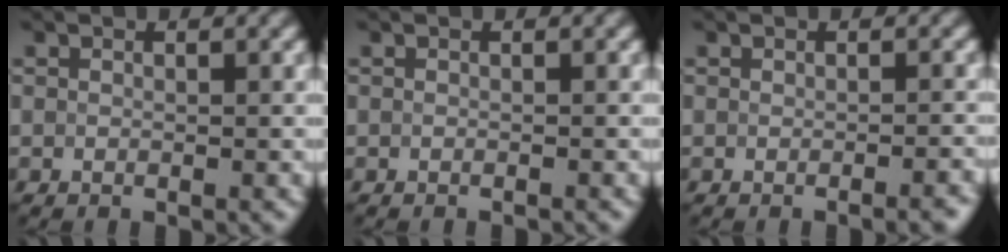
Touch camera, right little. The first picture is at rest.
{"total": 0.6, "force": [-0.6, 0.1, 0.2], "torque": [0.000, -0.003, -0.012]}
{"total": 1.6, "force": [-1.0, 0.4, 1.2], "torque": [-0.005, 0.002, -0.019]}